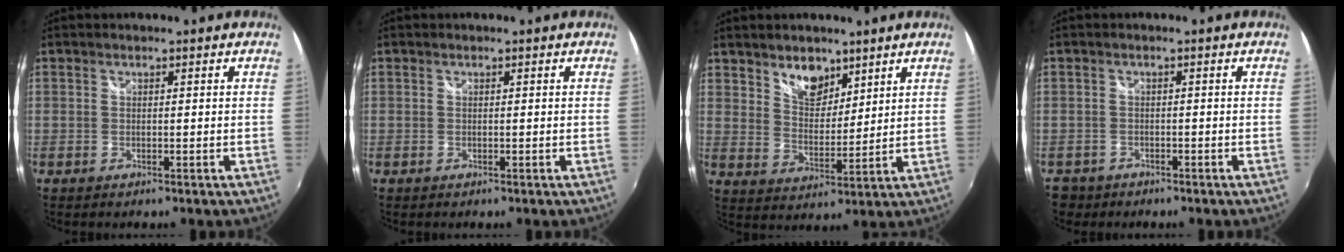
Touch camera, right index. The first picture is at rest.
{"total": 0.0}
{"total": 7.5, "force": [5.3, 4.2, 3.2], "torque": [-0.040, 0.003, 0.097]}
{"total": 3.5, "force": [-2.1, 2.7, 0.5], "torque": [-0.023, 0.000, -0.036]}